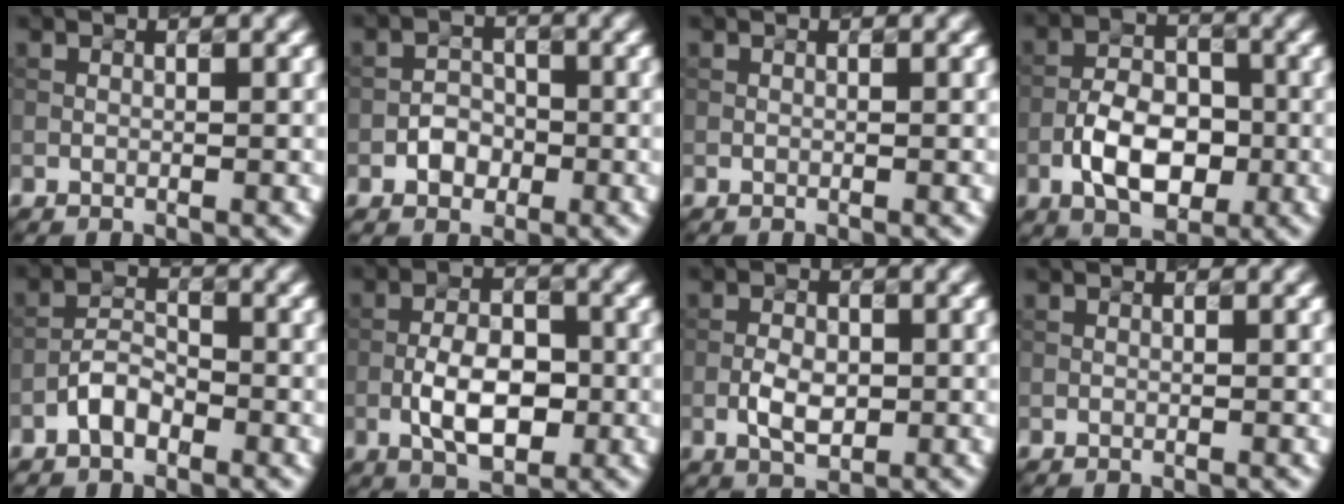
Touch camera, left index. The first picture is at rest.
{"total": 2.2, "force": [-0.9, 1.7, 1.0], "torque": [-0.012, 0.005, -0.018]}
{"total": 0.0}
{"total": 5.9, "force": [-2.0, 3.5, 4.3], "torque": [-0.070, 0.007, -0.039]}
{"total": 2.7, "force": [-1.6, 1.4, 1.6], "torque": [-0.026, 0.012, -0.035]}
{"total": 5.5, "force": [-1.5, 2.8, 4.4], "torque": [-0.076, 0.006, -0.029]}
{"total": 3.0, "force": [-0.7, 1.8, 2.3], "torque": [-0.042, 0.002, -0.014]}
{"total": 0.0}